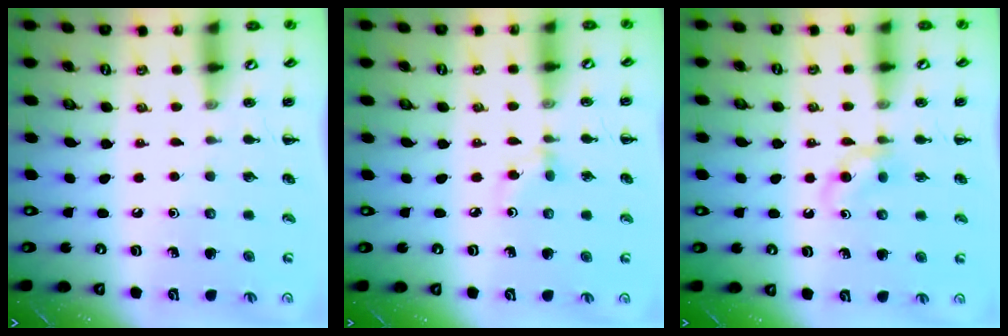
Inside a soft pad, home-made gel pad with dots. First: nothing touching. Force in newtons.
{"total": 3.1, "press": 2.9, "slide": 1.2}
{"total": 2.5, "press": 2.3, "slide": 1.0}